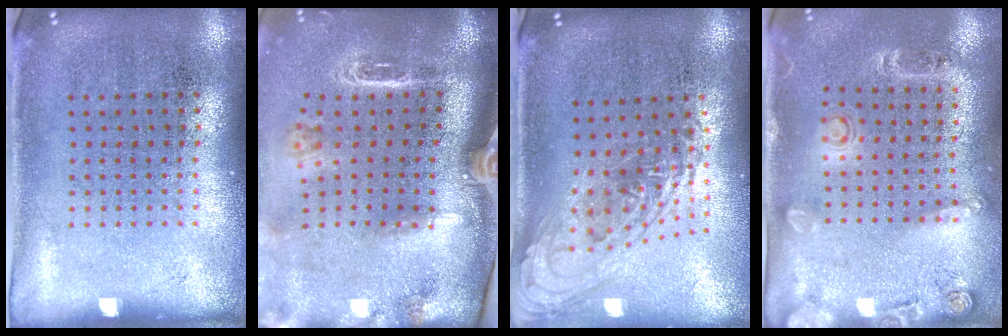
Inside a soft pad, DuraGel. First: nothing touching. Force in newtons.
{"total": 2.8, "press": 2.0, "slide": 2.0}
{"total": 1.3, "press": 1.2, "slide": 0.5}
{"total": 1.6, "press": 1.2, "slide": 1.1}